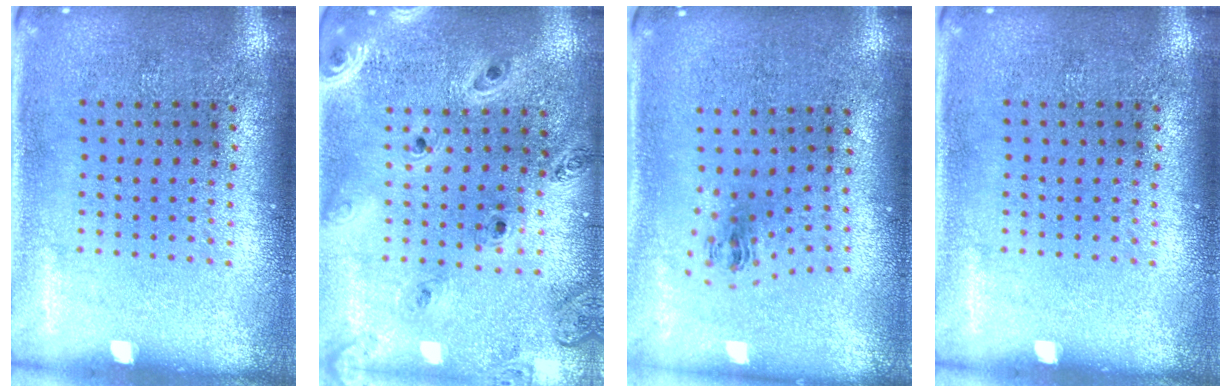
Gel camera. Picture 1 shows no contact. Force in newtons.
{"total": 1.4, "press": 1.3, "slide": 0.2}
{"total": 1.0, "press": 0.4, "slide": 0.9}
{"total": 0.0}